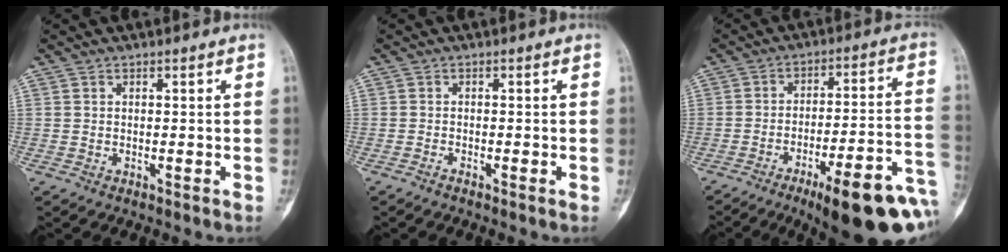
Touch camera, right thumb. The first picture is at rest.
{"total": 0.7, "force": [-0.5, 0.0, 0.5], "torque": [-0.011, 0.000, -0.013]}
{"total": 20.7, "force": [-10.4, 4.8, 17.2], "torque": [-0.180, 0.054, -0.143]}